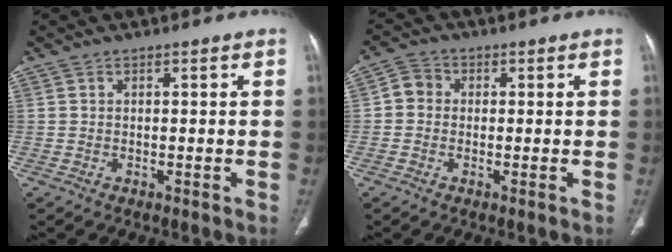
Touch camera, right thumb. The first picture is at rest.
{"total": 3.6, "force": [-0.1, 3.3, 1.5], "torque": [-0.013, 0.010, -0.012]}